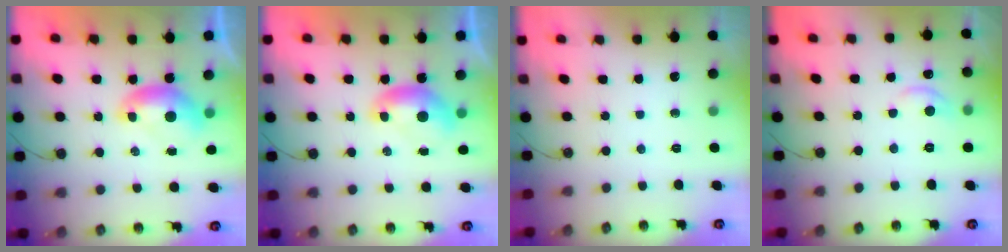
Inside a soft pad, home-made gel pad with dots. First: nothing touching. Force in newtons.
{"total": 0.0}
{"total": 0.0}
{"total": 2.2, "press": 2.0, "slide": 0.9}